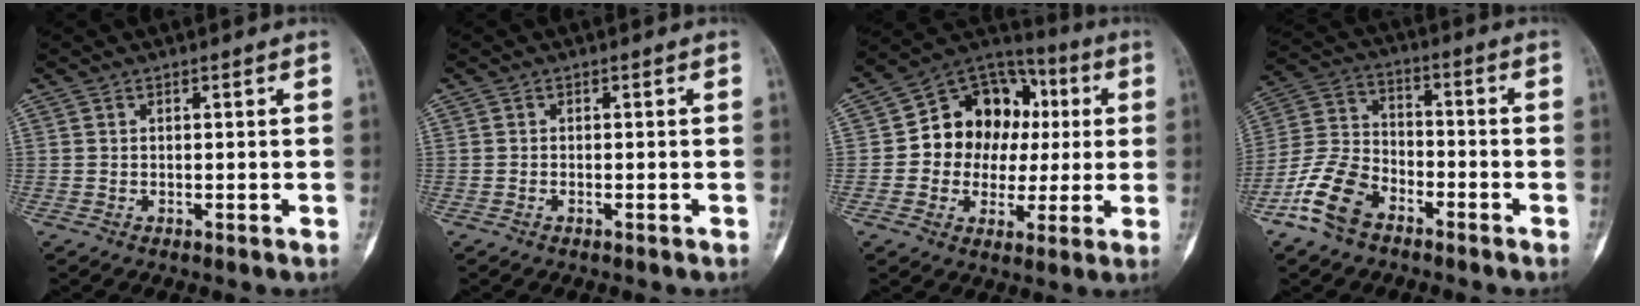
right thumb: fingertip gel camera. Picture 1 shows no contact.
{"total": 0.5, "force": [-0.4, 0.1, 0.3], "torque": [-0.010, 0.003, -0.006]}
{"total": 16.7, "force": [1.5, 13.6, 9.5], "torque": [-0.085, 0.030, 0.023]}
{"total": 11.7, "force": [-7.1, 6.8, 6.3], "torque": [-0.130, 0.040, -0.148]}